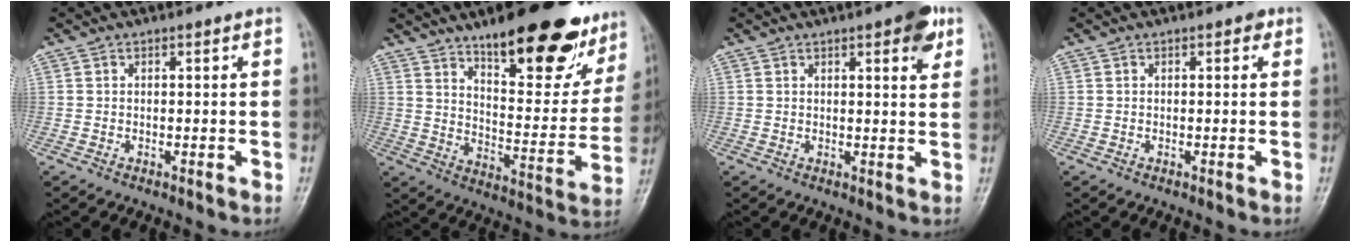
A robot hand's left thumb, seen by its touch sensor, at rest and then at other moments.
{"total": 24.6, "force": [16.2, 8.4, 16.5], "torque": [-0.175, -0.072, 0.237]}
{"total": 5.4, "force": [2.8, 1.5, 4.3], "torque": [-0.044, -0.009, 0.029]}
{"total": 0.9, "force": [0.3, 0.6, 0.6], "torque": [0.002, 0.002, -0.001]}